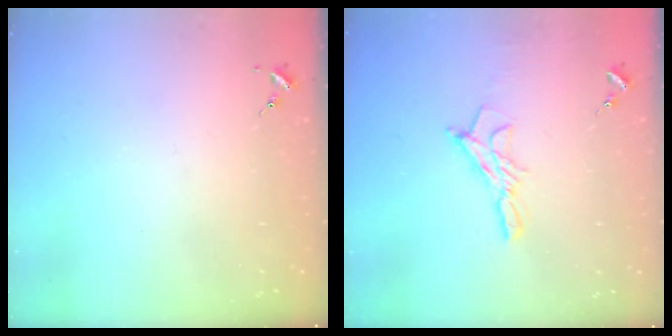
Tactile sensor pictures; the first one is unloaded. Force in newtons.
{"total": 9.6, "press": 9.6, "slide": 0.6}